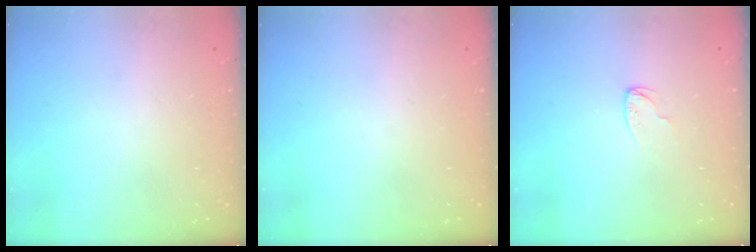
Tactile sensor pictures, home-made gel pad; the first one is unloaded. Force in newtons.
{"total": 0.0}
{"total": 3.9, "press": 3.9, "slide": 0.3}